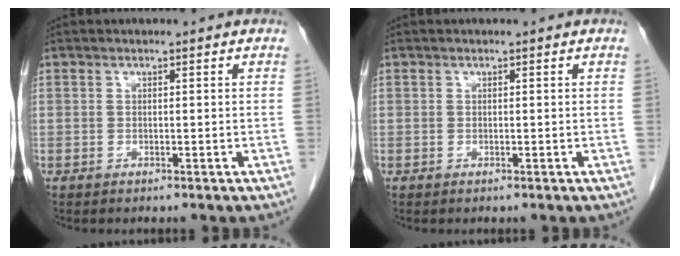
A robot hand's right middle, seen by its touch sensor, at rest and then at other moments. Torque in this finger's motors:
{"motor_torque": [-0.05, -0.02, 0.00, 0.00]}